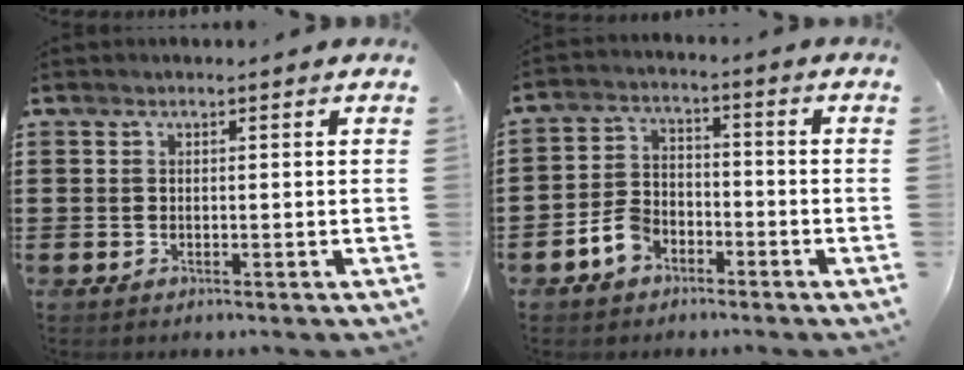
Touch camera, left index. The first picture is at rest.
{"total": 5.1, "force": [-3.2, 3.3, 2.2], "torque": [-0.054, 0.013, -0.064]}